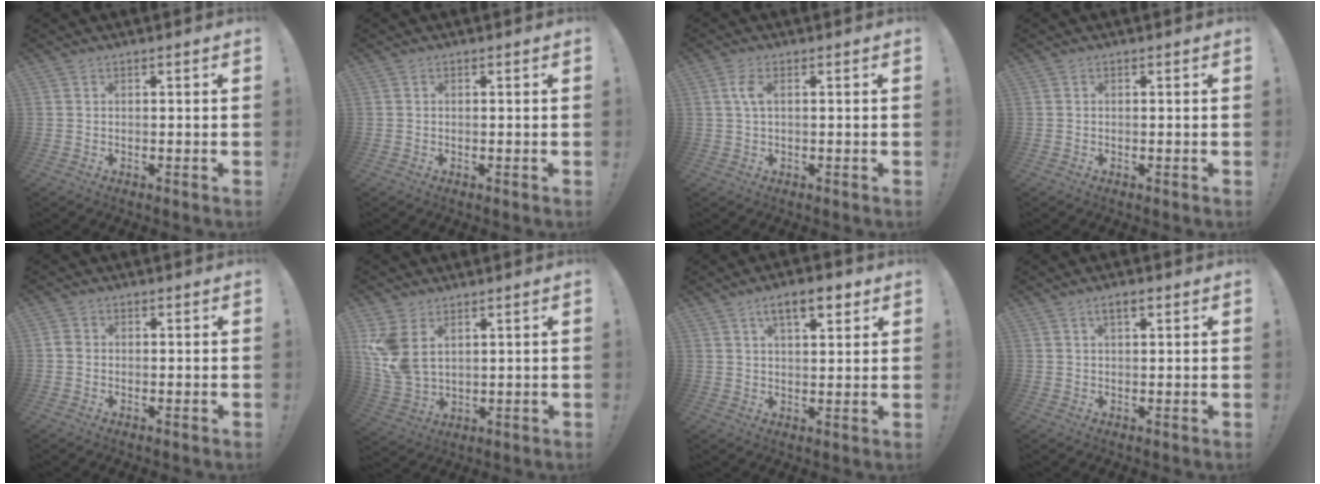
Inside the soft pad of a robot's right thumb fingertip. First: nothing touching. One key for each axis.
{"total": 0.0}
{"total": 3.6, "fx": 0.6, "fy": 1.2, "fz": 3.4, "tx": -0.065, "ty": -0.001, "tz": 0.007}
{"total": 0.0}
{"total": 2.1, "fx": -0.2, "fy": 1.8, "fz": 1.1, "tx": -0.012, "ty": 0.005, "tz": -0.005}
{"total": 9.6, "fx": 4.2, "fy": 5.9, "fz": 6.2, "tx": -0.129, "ty": -0.017, "tz": 0.084}
{"total": 8.2, "fx": 4.4, "fy": 3.3, "fz": 6.1, "tx": -0.088, "ty": -0.010, "tz": 0.073}
{"total": 3.1, "fx": 1.5, "fy": 1.2, "fz": 2.5, "tx": -0.040, "ty": 0.000, "tz": 0.023}